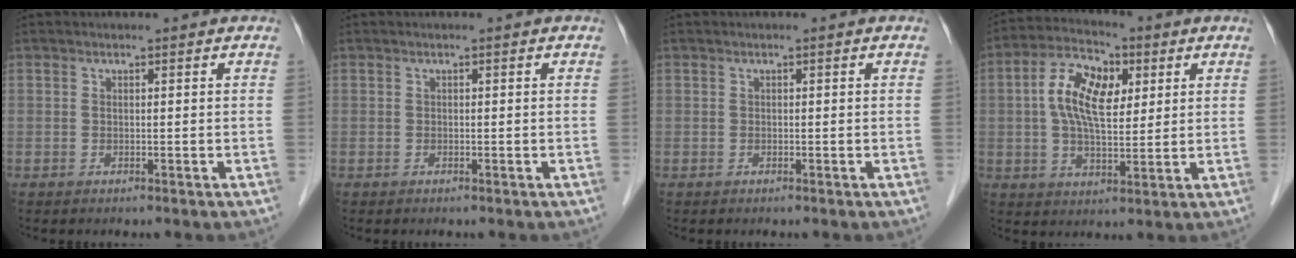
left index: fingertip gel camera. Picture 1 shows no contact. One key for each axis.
{"total": 0.0}
{"total": 0.0}
{"total": 10.2, "fx": 2.4, "fy": 4.8, "fz": 8.7, "tx": -0.176, "ty": 0.022, "tz": 0.038}